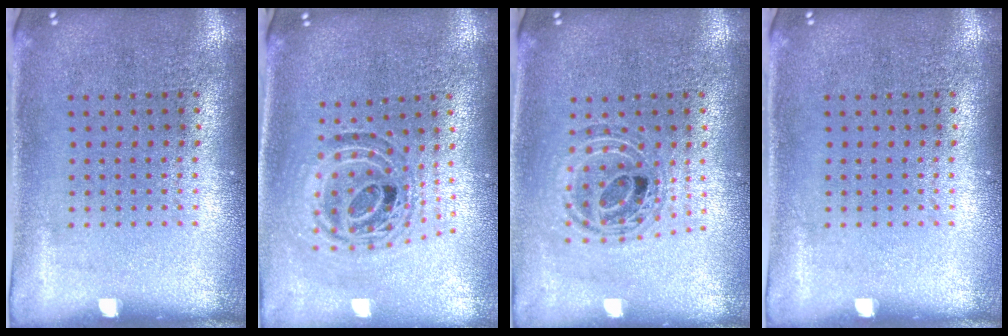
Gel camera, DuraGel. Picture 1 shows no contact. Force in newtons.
{"total": 1.1, "press": 1.0, "slide": 0.4}
{"total": 0.9, "press": 0.9, "slide": 0.1}
{"total": 0.0}